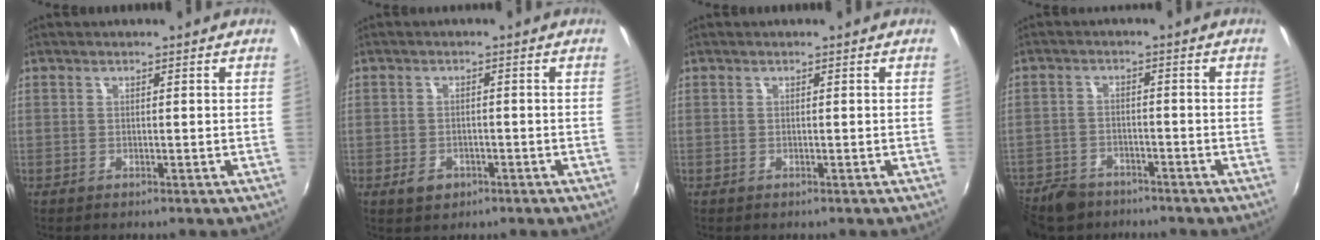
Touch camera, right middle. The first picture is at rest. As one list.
[{"total": 3.2, "force": [-1.7, 2.2, 1.5], "torque": [-0.032, -0.001, -0.022]}, {"total": 0.0}, {"total": 10.6, "force": [-8.0, 6.1, 3.5], "torque": [-0.112, -0.007, -0.135]}]